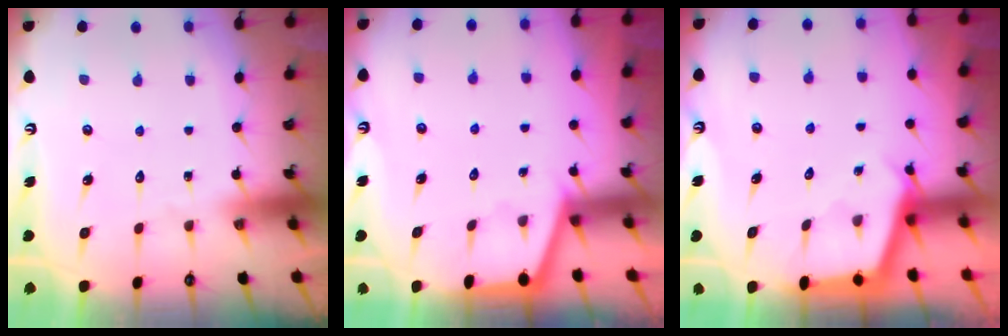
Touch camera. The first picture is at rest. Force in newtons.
{"total": 1.1, "press": 1.1, "slide": 0.1}
{"total": 2.9, "press": 2.9, "slide": 0.3}